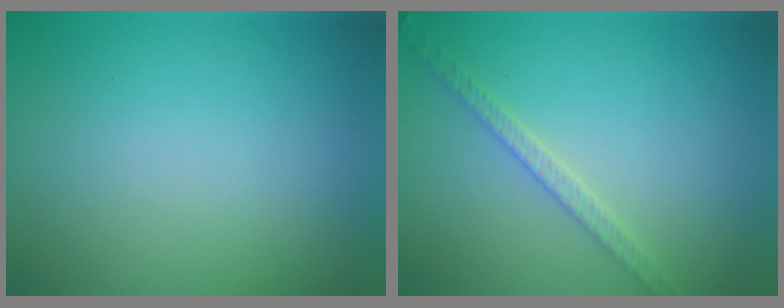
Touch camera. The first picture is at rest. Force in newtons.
{"total": 2.1, "press": 2.0, "slide": 0.6}